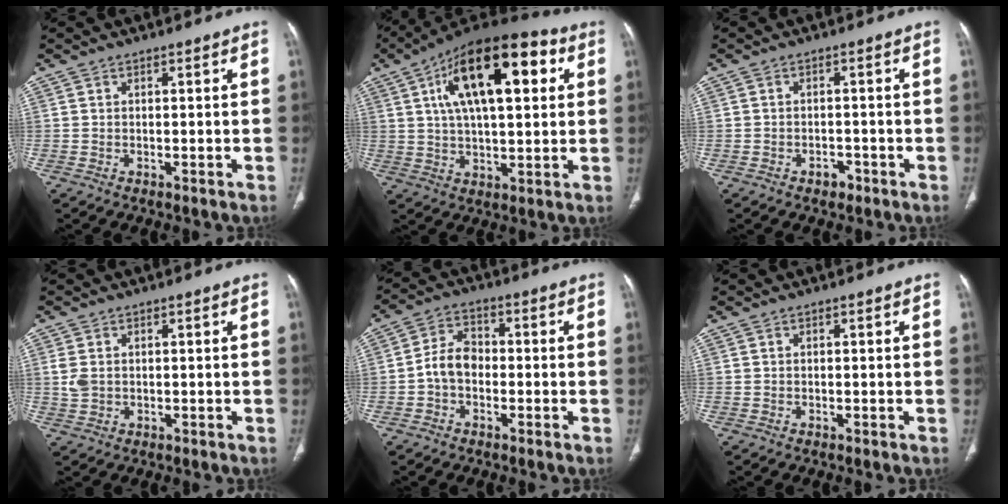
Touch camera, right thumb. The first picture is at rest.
{"total": 21.8, "force": [6.9, 9.4, 18.4], "torque": [-0.282, 0.012, 0.105]}
{"total": 2.3, "force": [-1.4, 1.6, 0.9], "torque": [-0.009, 0.010, -0.016]}
{"total": 2.7, "force": [0.4, 2.0, 1.8], "torque": [-0.047, 0.001, 0.015]}
{"total": 6.1, "force": [-1.3, 4.4, 4.0], "torque": [-0.062, 0.024, -0.036]}
{"total": 0.0}